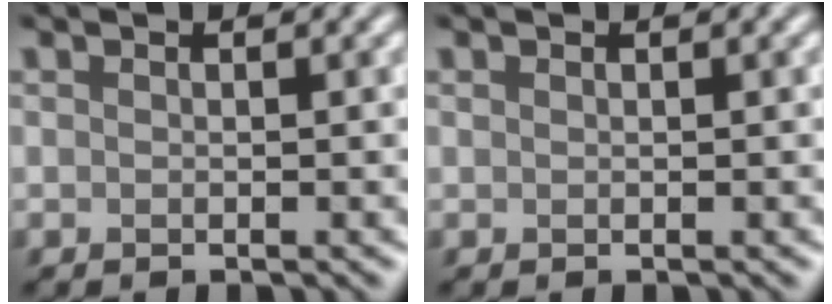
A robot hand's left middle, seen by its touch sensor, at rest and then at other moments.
{"total": 0.0}